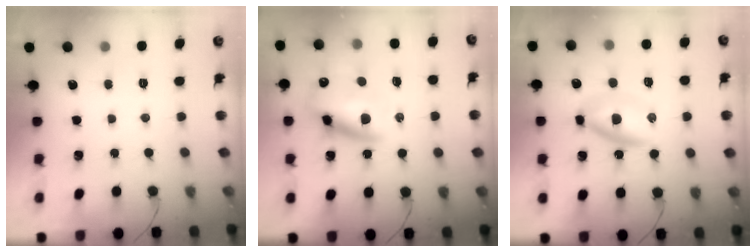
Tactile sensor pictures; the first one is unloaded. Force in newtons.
{"total": 14.2, "press": 13.7, "slide": 3.8}
{"total": 5.7, "press": 5.6, "slide": 1.1}